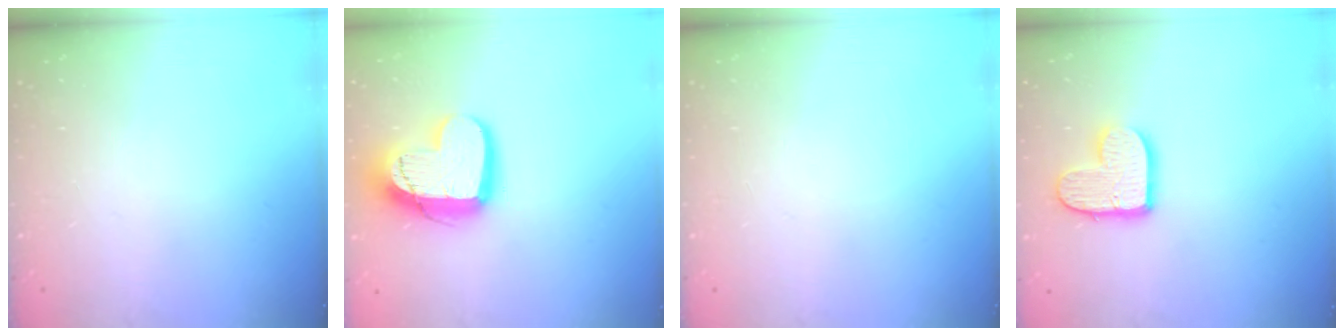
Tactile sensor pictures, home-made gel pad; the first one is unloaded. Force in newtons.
{"total": 16.2, "press": 16.1, "slide": 1.3}
{"total": 0.0}
{"total": 11.1, "press": 11.1, "slide": 0.5}